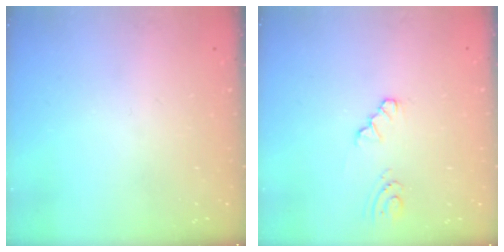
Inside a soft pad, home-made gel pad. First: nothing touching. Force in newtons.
{"total": 3.0, "press": 3.0, "slide": 0.4}